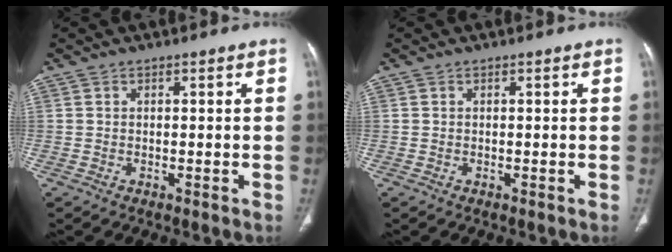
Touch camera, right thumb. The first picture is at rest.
{"total": 0.0}